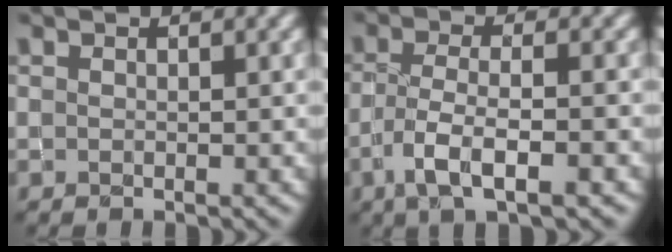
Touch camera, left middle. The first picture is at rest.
{"total": 4.4, "force": [-2.2, 1.2, 3.6], "torque": [-0.077, -0.003, -0.041]}